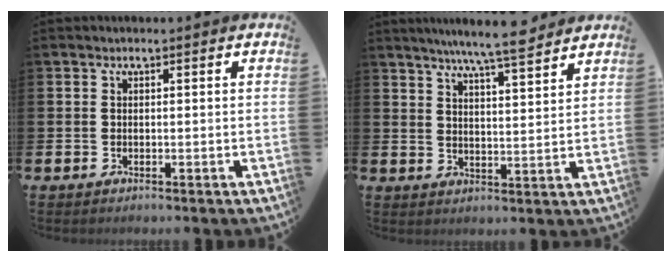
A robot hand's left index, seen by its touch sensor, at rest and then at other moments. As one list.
[{"total": 7.2, "force": [6.7, -0.2, 2.7], "torque": [-0.060, -0.032, 0.118]}]